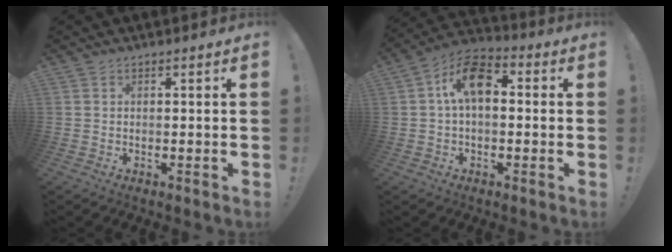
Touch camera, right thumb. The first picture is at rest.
{"total": 10.9, "force": [2.2, 6.4, 8.5], "torque": [-0.149, 0.009, 0.043]}